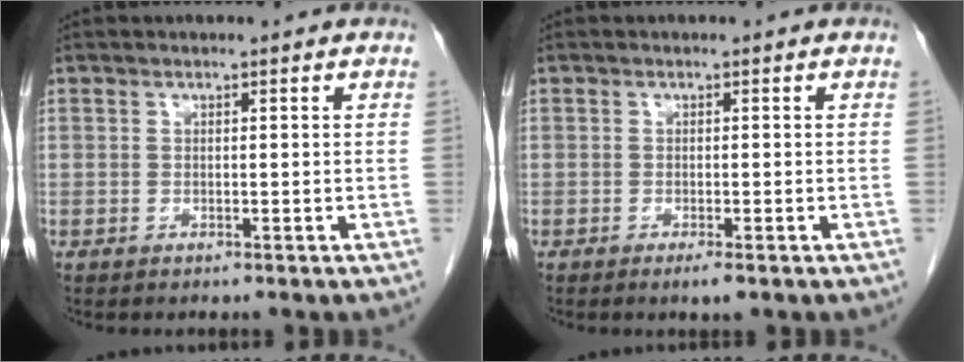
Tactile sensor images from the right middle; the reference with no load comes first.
{"total": 1.5, "force": [-1.0, 0.1, 1.2], "torque": [-0.019, -0.004, -0.014]}